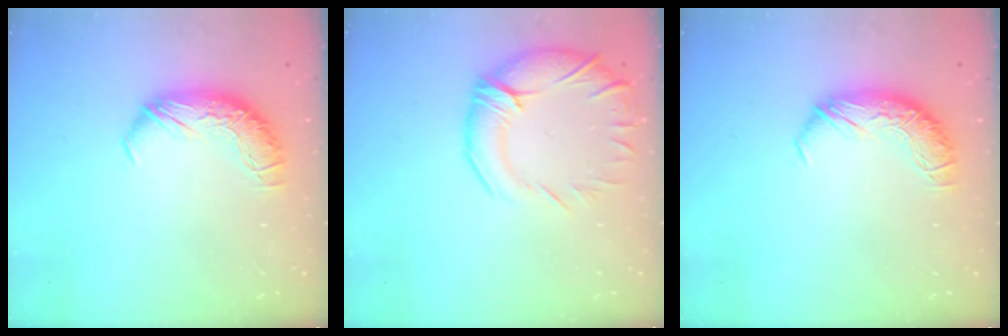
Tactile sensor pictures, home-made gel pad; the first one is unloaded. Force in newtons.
{"total": 6.1, "press": 4.8, "slide": 3.8}
{"total": 0.0}